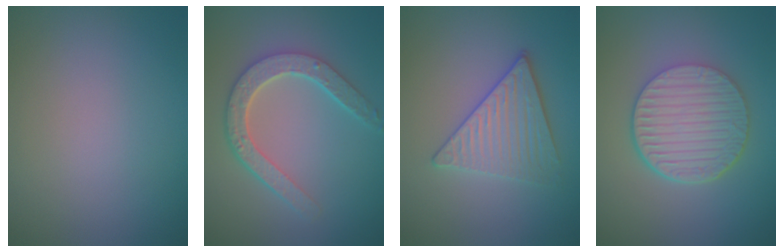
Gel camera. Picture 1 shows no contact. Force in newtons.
{"total": 4.5, "press": 3.5, "slide": 2.7}
{"total": 3.9, "press": 3.5, "slide": 1.7}
{"total": 6.4, "press": 4.6, "slide": 4.5}